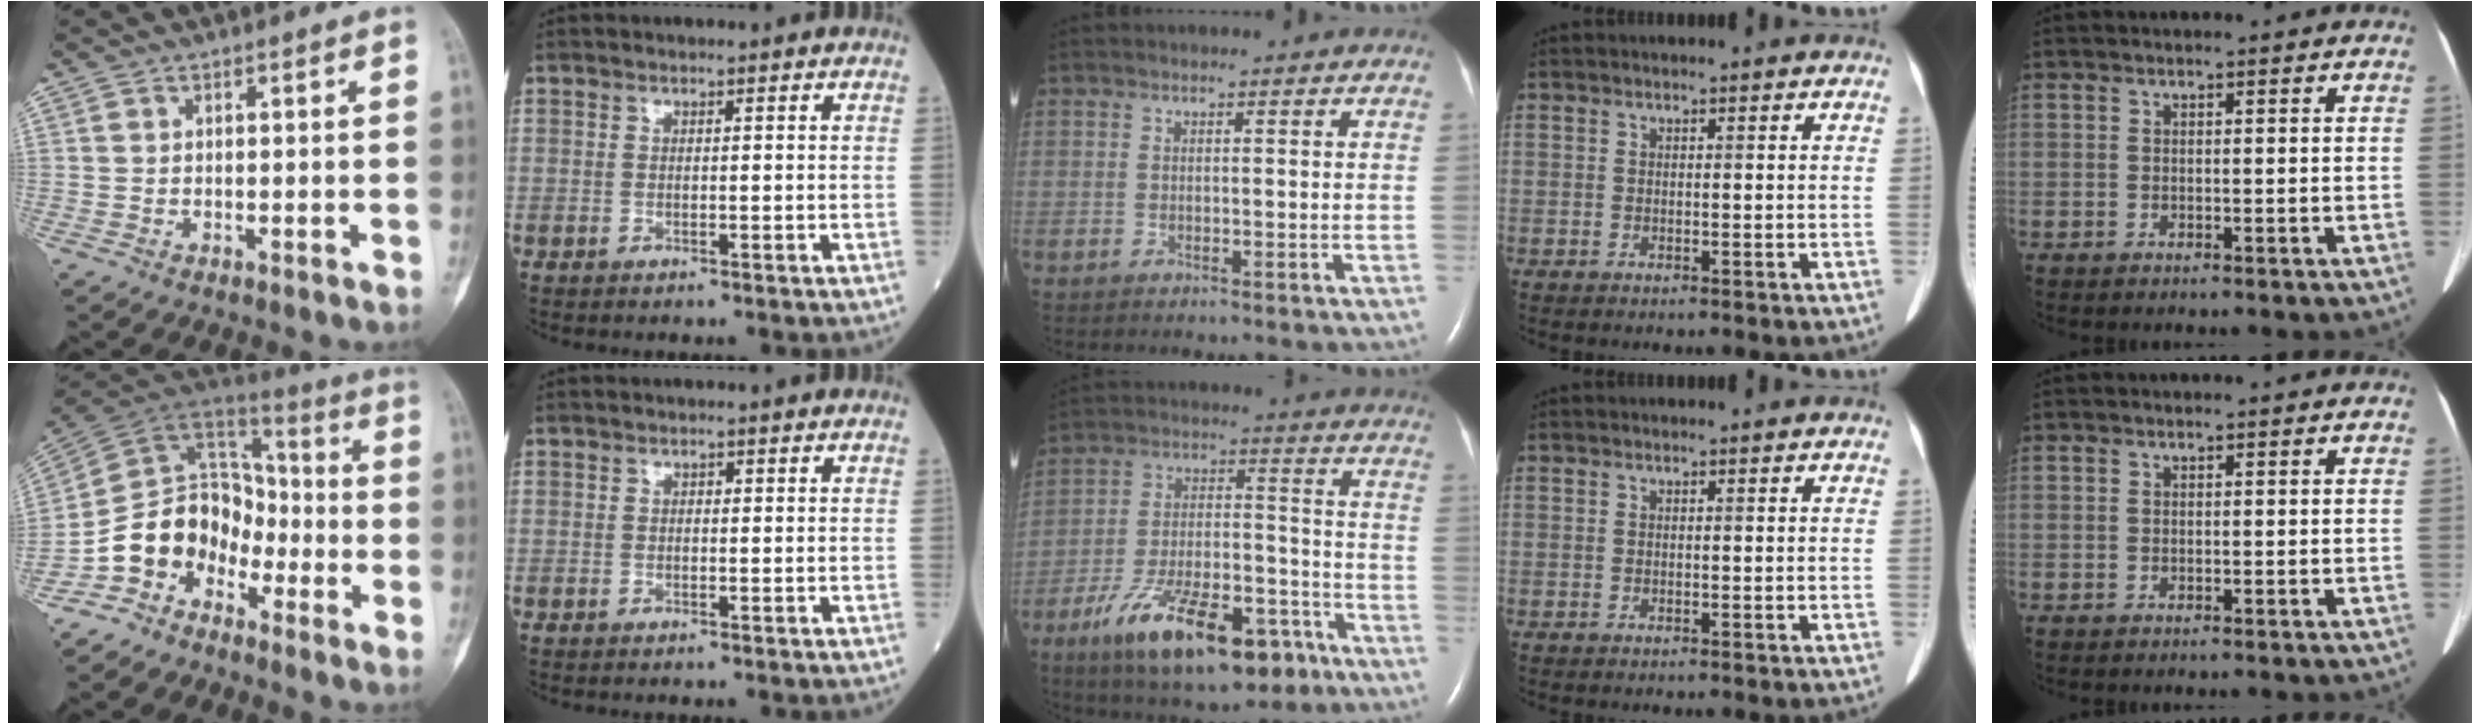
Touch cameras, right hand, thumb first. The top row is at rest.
{"thumb": {"total": 13.7, "force": [-7.3, 10.2, 5.4], "torque": [-0.059, 0.099, -0.146]}, "index": {"total": 0.7, "force": [0.1, 0.5, 0.4], "torque": [-0.018, 0.007, 0.003]}, "middle": {"total": 18.7, "force": [-11.4, 6.9, 13.2], "torque": [-0.212, 0.010, -0.183]}}